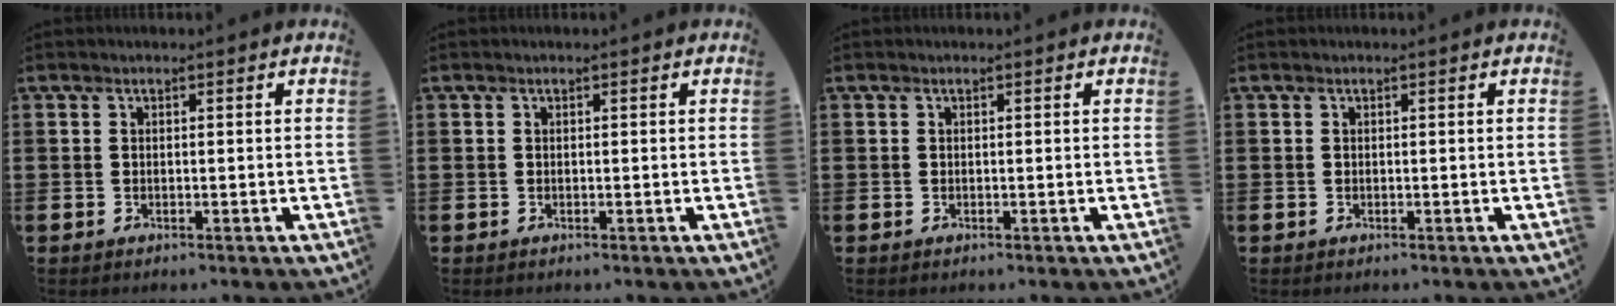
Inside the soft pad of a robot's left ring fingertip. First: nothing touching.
{"total": 0.0}
{"total": 0.0}
{"total": 0.0}